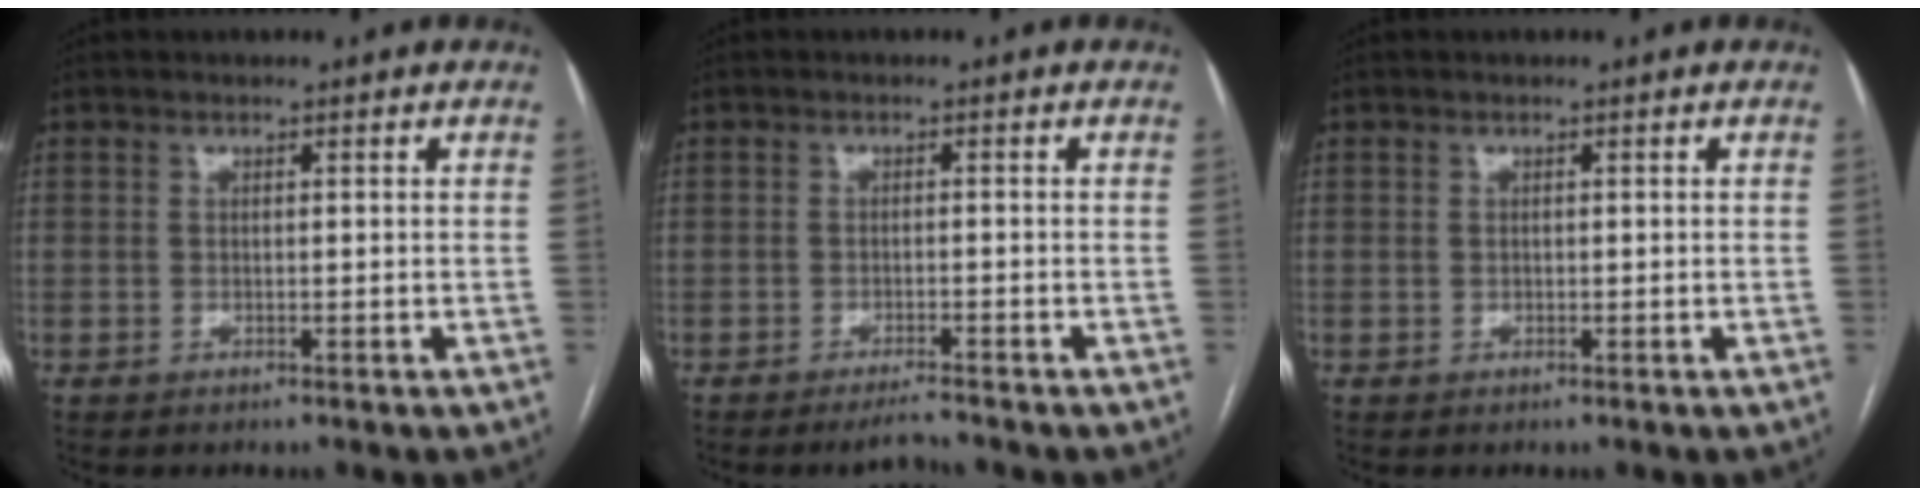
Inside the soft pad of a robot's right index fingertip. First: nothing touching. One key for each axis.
{"total": 2.4, "fx": -2.2, "fy": -0.1, "fz": 0.9, "tx": -0.017, "ty": -0.009, "tz": -0.037}
{"total": 0.0}